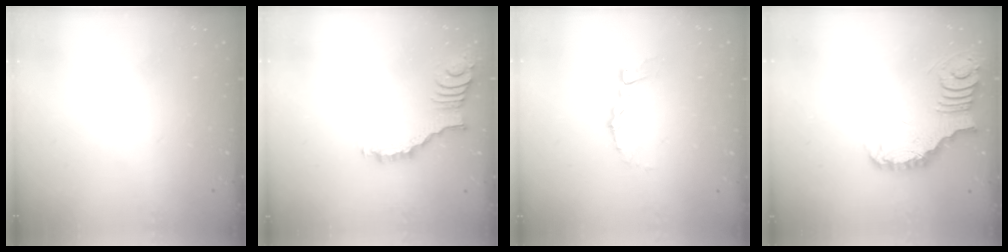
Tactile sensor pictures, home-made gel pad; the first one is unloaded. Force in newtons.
{"total": 2.6, "press": 2.6, "slide": 0.4}
{"total": 3.5, "press": 3.5, "slide": 0.2}
{"total": 3.8, "press": 3.8, "slide": 0.6}